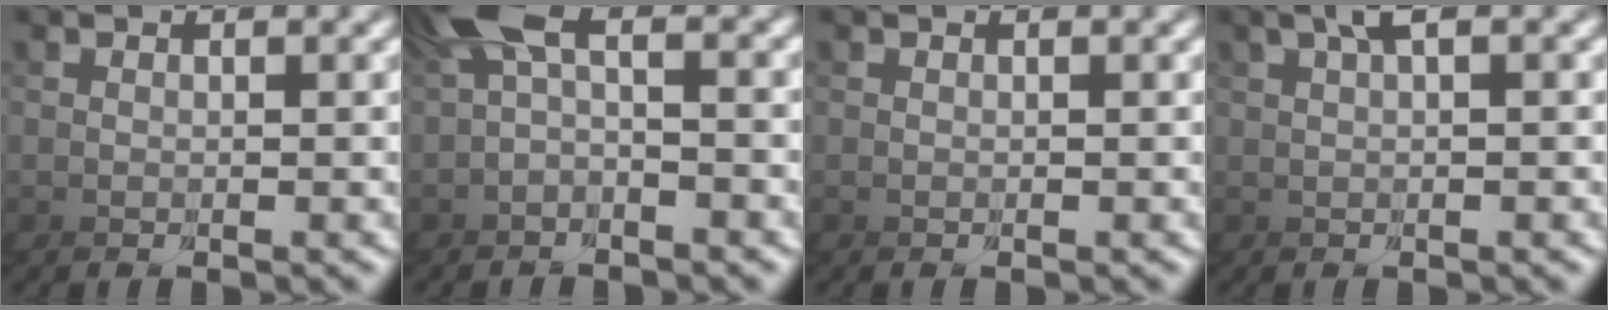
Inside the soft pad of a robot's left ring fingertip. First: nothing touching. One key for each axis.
{"total": 2.2, "fx": -1.6, "fy": 0.5, "fz": 1.5, "tx": -0.068, "ty": -0.002, "tz": -0.019}
{"total": 0.0}
{"total": 1.6, "fx": -0.3, "fy": -1.3, "fz": 0.9, "tx": -0.026, "ty": 0.015, "tz": -0.005}